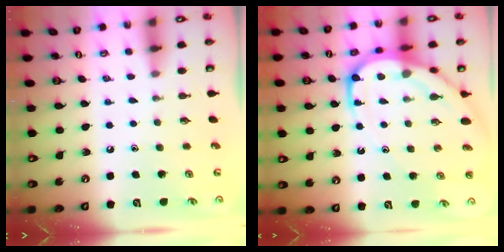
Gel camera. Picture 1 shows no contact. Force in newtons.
{"total": 14.0, "press": 14.0, "slide": 1.2}